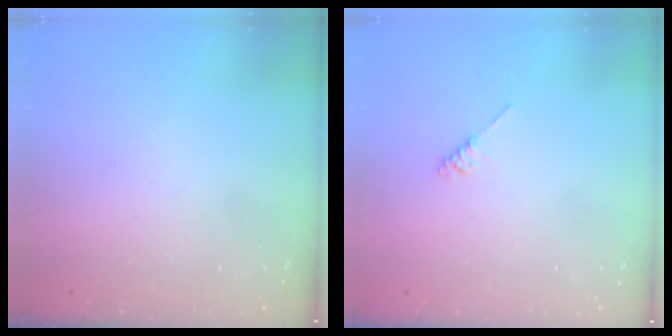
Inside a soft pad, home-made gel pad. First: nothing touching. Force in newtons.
{"total": 3.3, "press": 3.2, "slide": 0.6}